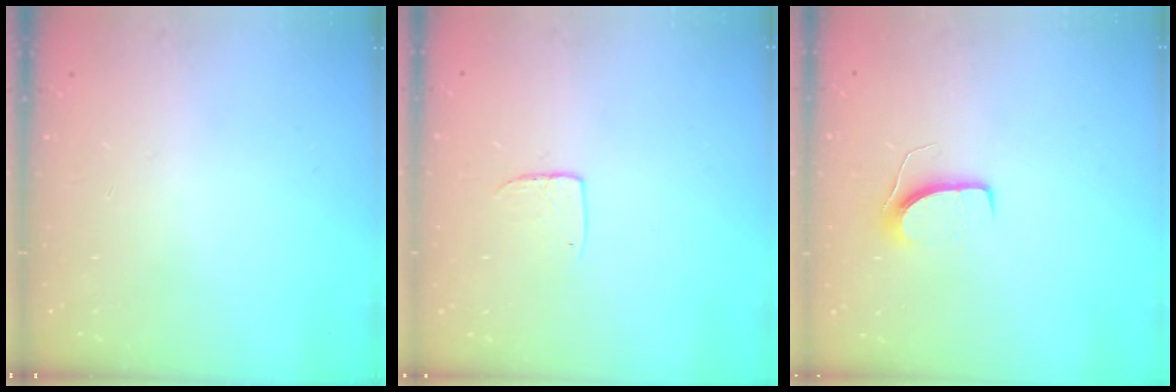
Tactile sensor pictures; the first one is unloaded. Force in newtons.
{"total": 5.9, "press": 5.9, "slide": 0.5}
{"total": 6.5, "press": 6.5, "slide": 0.4}